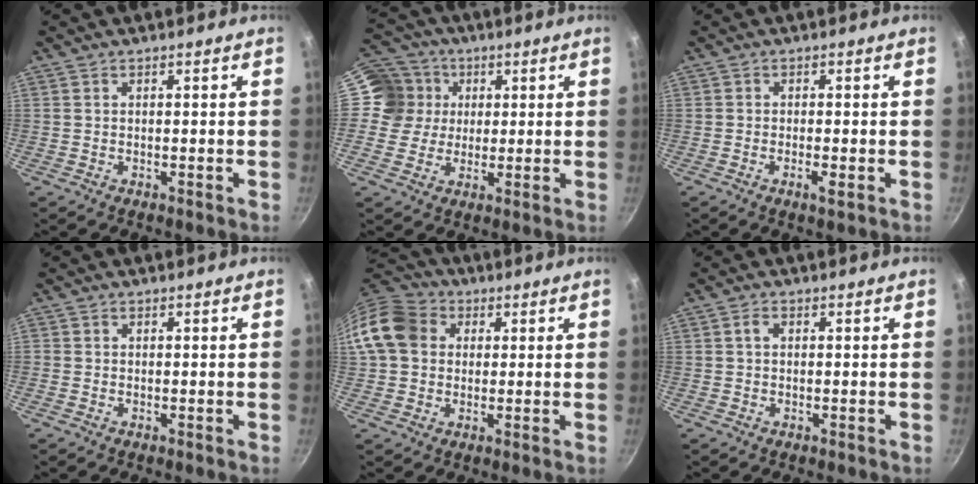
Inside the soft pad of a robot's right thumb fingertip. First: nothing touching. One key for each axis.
{"total": 9.4, "fx": 1.5, "fy": 9.0, "fz": 2.2, "tx": -0.009, "ty": 0.012, "tz": 0.009}
{"total": 2.2, "fx": -0.8, "fy": 0.5, "fz": 1.9, "tx": -0.043, "ty": 0.001, "tz": -0.017}
{"total": 0.5, "fx": 0.0, "fy": 0.5, "fz": 0.1, "tx": 0.000, "ty": 0.002, "tz": -0.001}
{"total": 11.7, "fx": 2.1, "fy": 9.8, "fz": 6.1, "tx": -0.090, "ty": 0.024, "tz": 0.022}
{"total": 1.5, "fx": 0.3, "fy": 1.0, "fz": 1.1, "tx": -0.019, "ty": 0.006, "tz": 0.004}